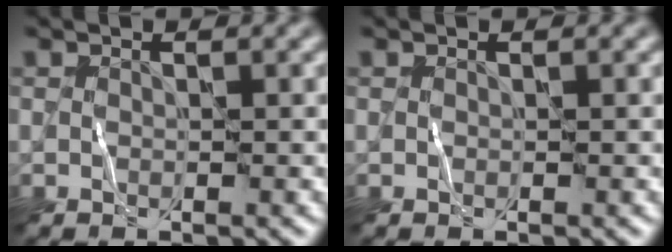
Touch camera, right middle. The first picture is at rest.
{"total": 0.0}